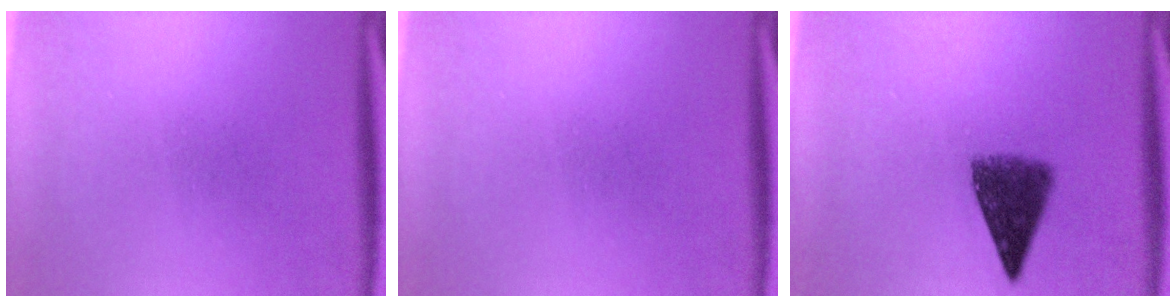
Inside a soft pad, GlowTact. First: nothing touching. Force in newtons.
{"total": 0.0}
{"total": 7.0}